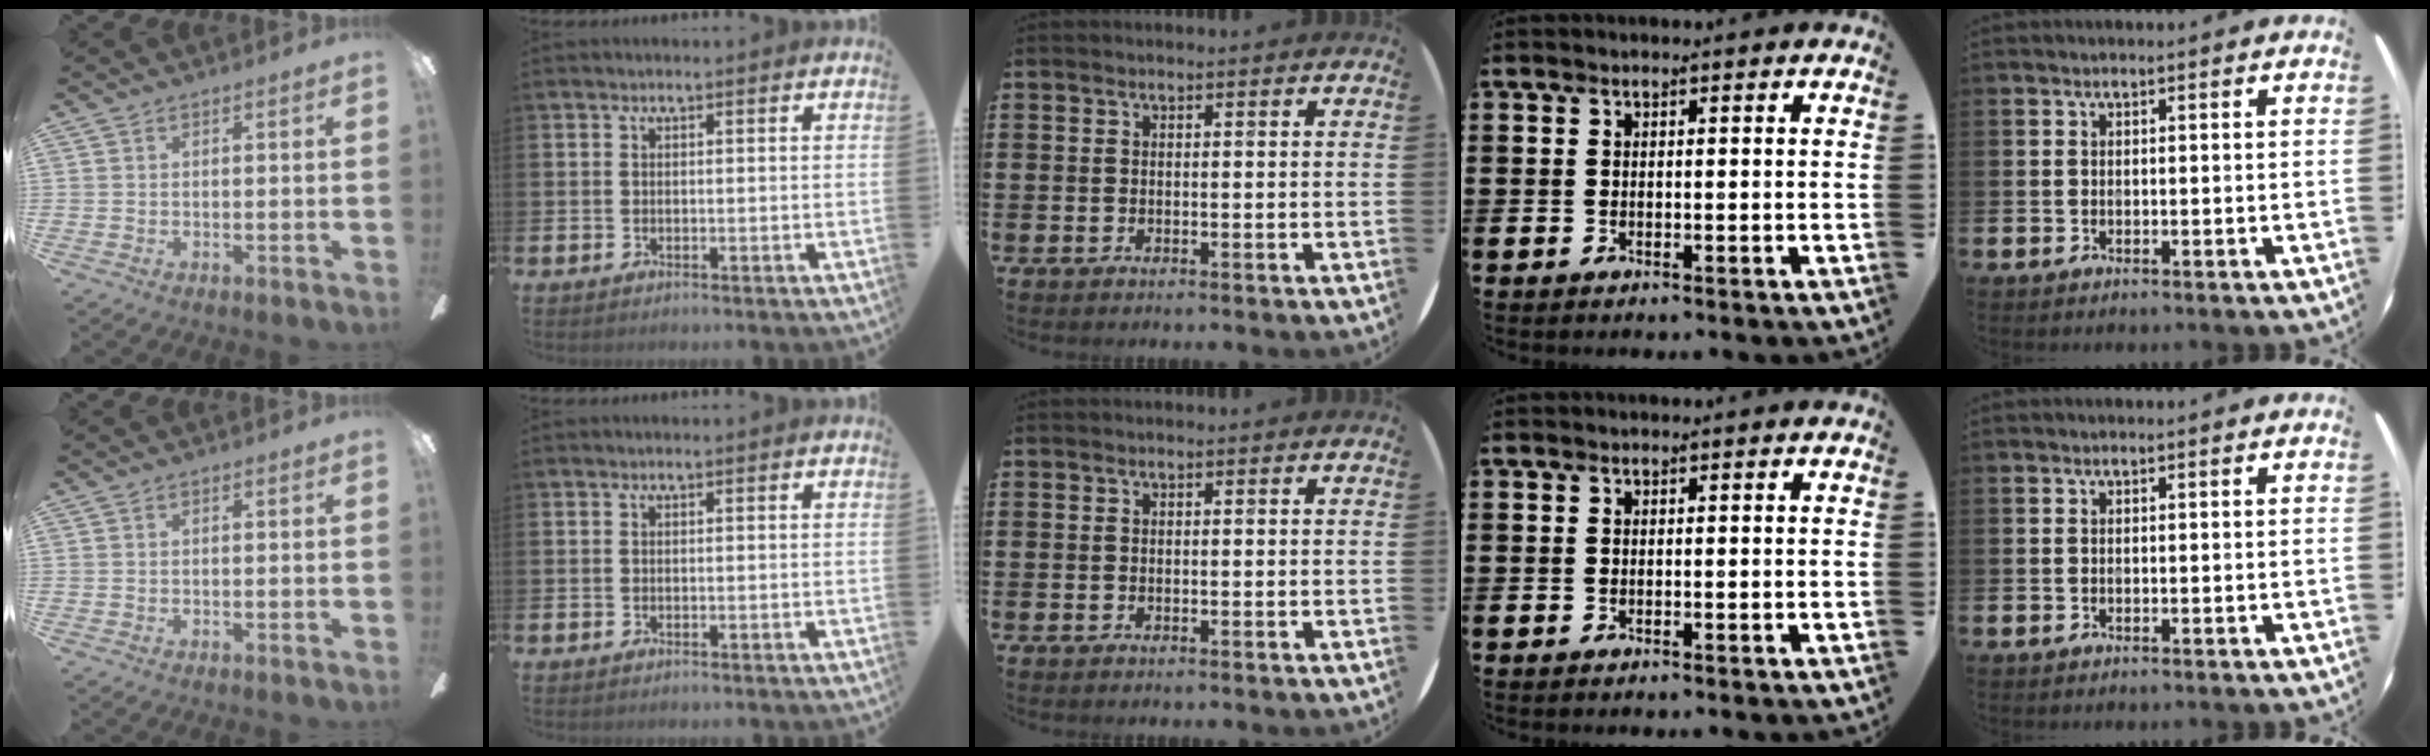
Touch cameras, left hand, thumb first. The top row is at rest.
{}